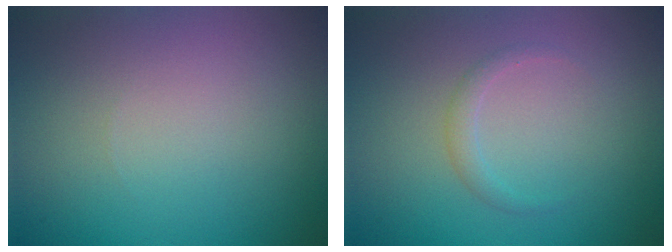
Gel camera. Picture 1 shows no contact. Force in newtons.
{"total": 1.1, "press": 1.1, "slide": 0.0}